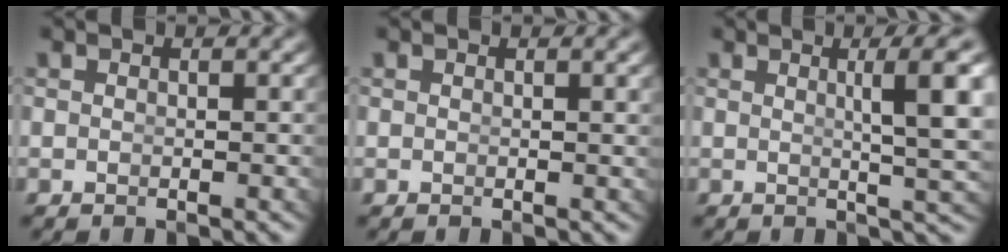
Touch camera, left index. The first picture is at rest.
{"total": 0.6, "force": [0.3, -0.2, 0.5], "torque": [-0.005, -0.001, 0.005]}
{"total": 5.6, "force": [1.3, 0.5, 5.4], "torque": [-0.064, 0.001, 0.023]}